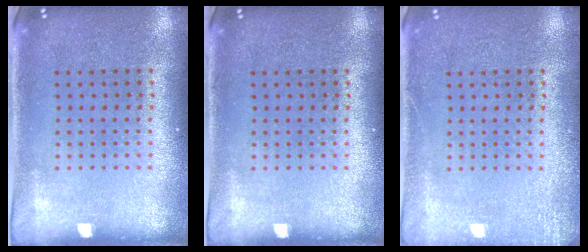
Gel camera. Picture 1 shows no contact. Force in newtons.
{"total": 0.0}
{"total": 1.9, "press": 1.9, "slide": 0.3}